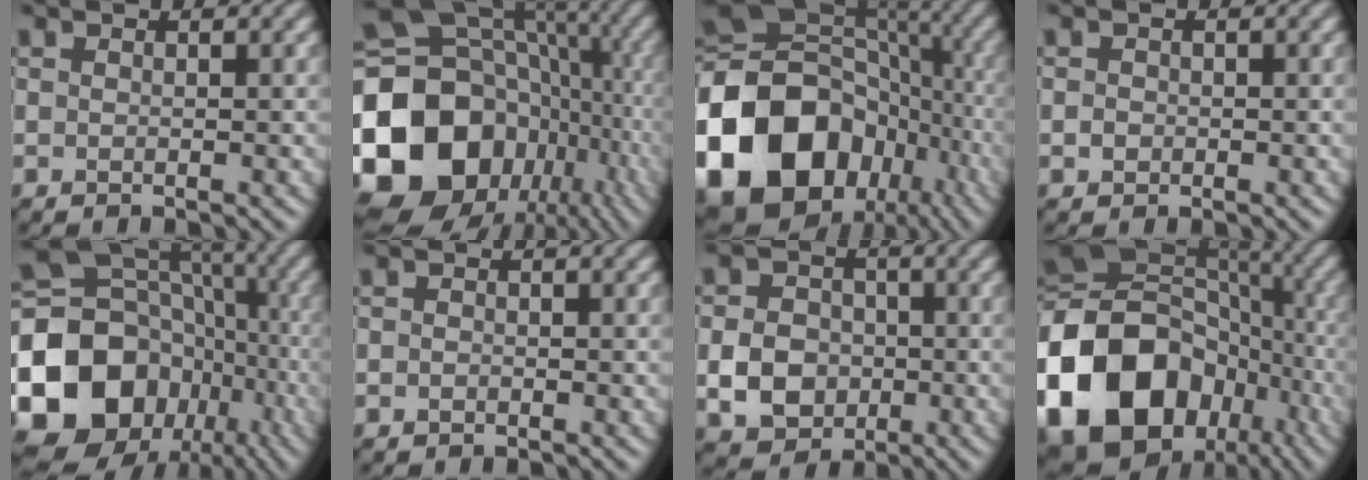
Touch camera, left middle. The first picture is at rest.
{"total": 21.2, "force": [-5.3, 17.0, 11.6], "torque": [-0.261, -0.001, -0.089]}
{"total": 20.3, "force": [-7.0, 15.4, 11.2], "torque": [-0.262, 0.006, -0.121]}
{"total": 0.8, "force": [-0.6, 0.6, 0.0], "torque": [0.003, -0.001, -0.012]}
{"total": 19.6, "force": [-6.6, 16.0, 9.1], "torque": [-0.204, -0.005, -0.121]}
{"total": 0.8, "force": [-0.7, 0.3, -0.1], "torque": [0.003, -0.002, -0.016]}
{"total": 5.2, "force": [-1.8, 4.2, 2.4], "torque": [-0.042, 0.001, -0.042]}
{"total": 22.9, "force": [-9.2, 17.9, 11.0], "torque": [-0.223, -0.032, -0.180]}